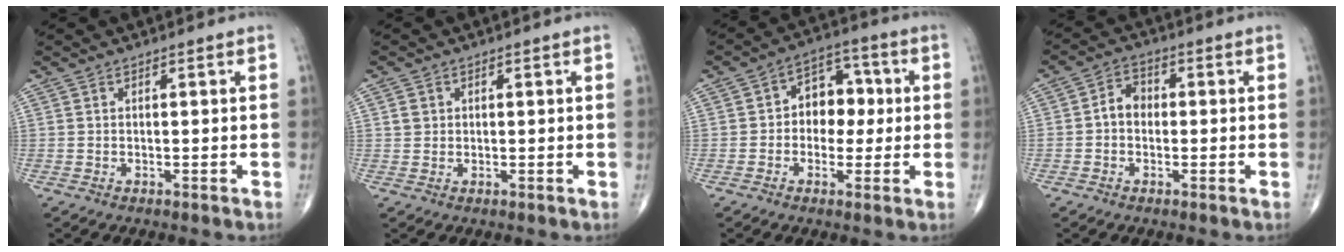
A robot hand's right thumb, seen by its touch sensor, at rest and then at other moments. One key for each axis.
{"total": 1.8, "fx": 0.5, "fy": 1.7, "fz": 0.6, "tx": -0.005, "ty": -0.001, "tz": 0.010}
{"total": 8.9, "fx": 0.3, "fy": 6.7, "fz": 5.9, "tx": -0.040, "ty": 0.027, "tz": -0.006}
{"total": 4.4, "fx": -0.4, "fy": 3.4, "fz": 2.7, "tx": -0.031, "ty": 0.019, "tz": -0.016}